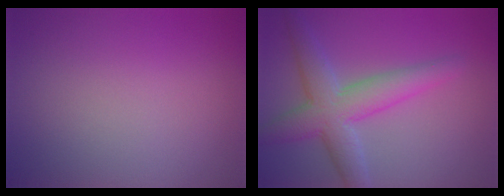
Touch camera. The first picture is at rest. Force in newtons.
{"total": 5.6, "press": 5.6, "slide": 0.1}